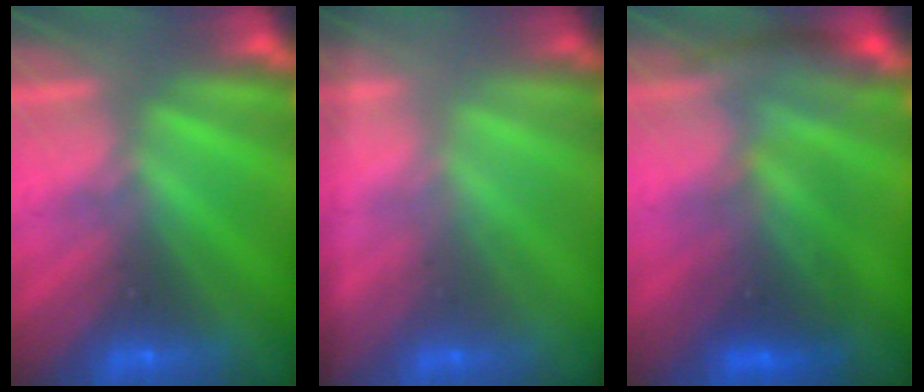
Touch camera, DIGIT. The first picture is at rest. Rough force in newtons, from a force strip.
{"total": 1.7}
{"total": 2.7}